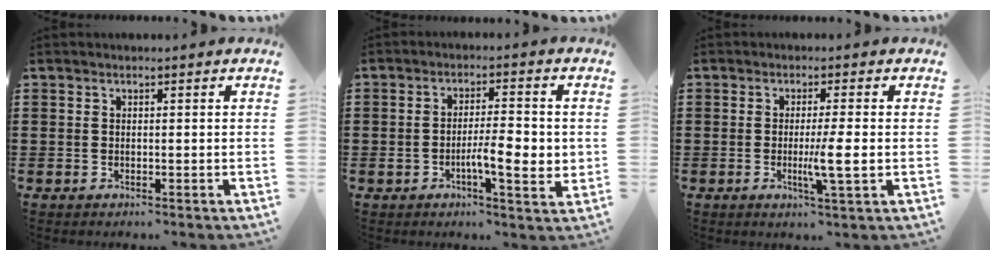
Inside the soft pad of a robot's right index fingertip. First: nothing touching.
{"total": 7.3, "force": [-1.3, 2.2, 6.8], "torque": [-0.105, 0.001, -0.022]}
{"total": 4.9, "force": [-0.7, 0.0, 4.9], "torque": [-0.083, -0.008, -0.014]}